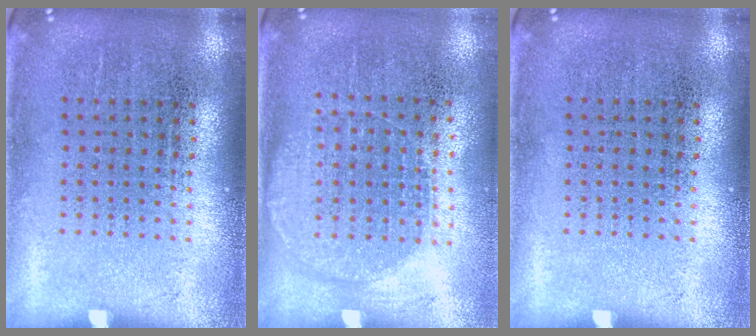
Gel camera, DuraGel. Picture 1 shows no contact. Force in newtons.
{"total": 1.3, "press": 1.2, "slide": 0.5}
{"total": 0.0}